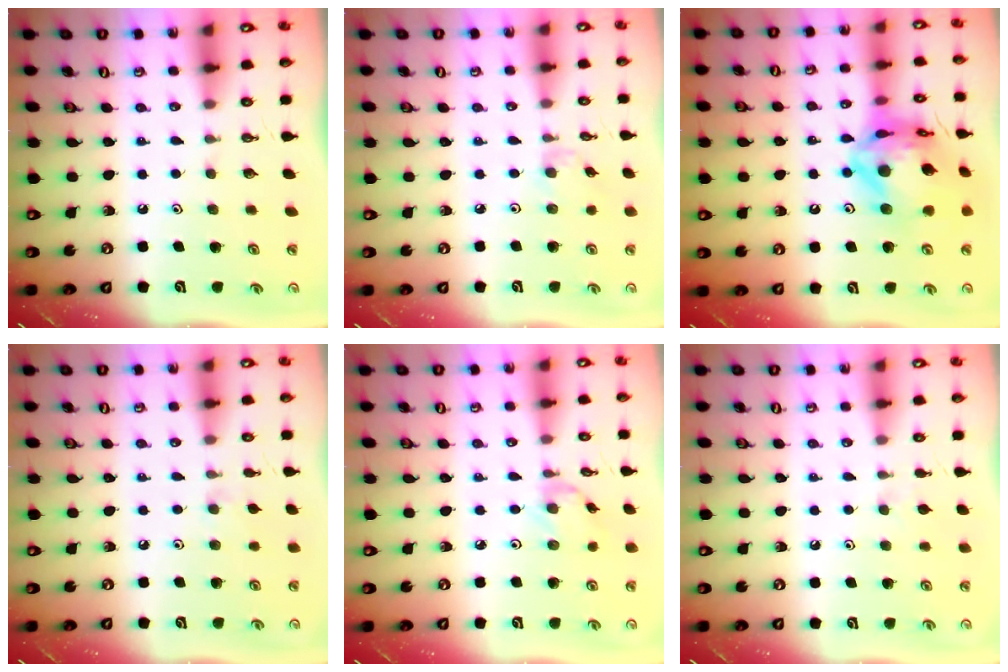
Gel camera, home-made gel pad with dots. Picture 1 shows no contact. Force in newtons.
{"total": 2.1, "press": 2.1, "slide": 0.4}
{"total": 19.2, "press": 19.1, "slide": 2.1}
{"total": 3.8, "press": 3.7, "slide": 0.8}
{"total": 0.9, "press": 0.8, "slide": 0.3}
{"total": 4.1, "press": 4.1, "slide": 0.6}